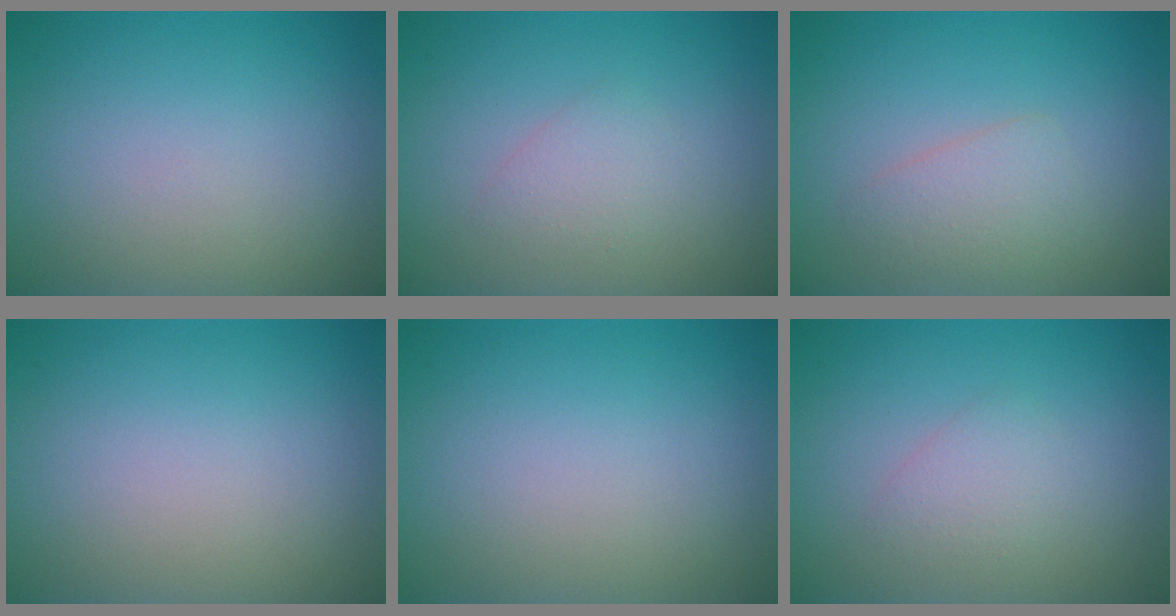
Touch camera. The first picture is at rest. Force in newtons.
{"total": 1.6, "press": 1.6, "slide": 0.0}
{"total": 2.1, "press": 2.1, "slide": 0.0}
{"total": 0.0}
{"total": 0.0}
{"total": 1.6, "press": 1.6, "slide": 0.0}